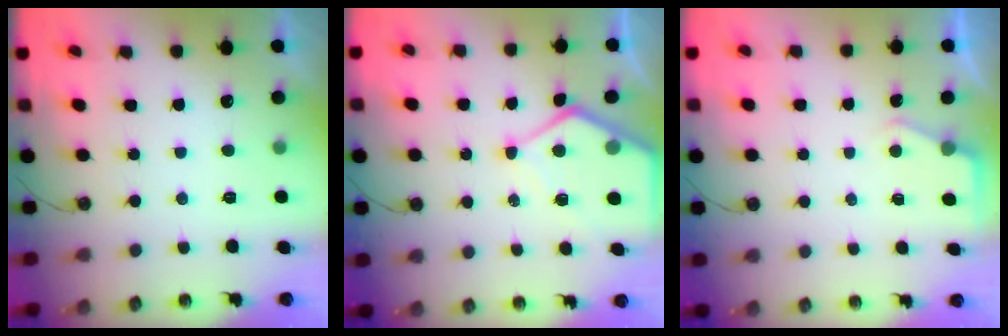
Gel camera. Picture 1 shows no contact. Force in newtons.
{"total": 9.5, "press": 9.5, "slide": 1.0}
{"total": 3.2, "press": 3.1, "slide": 0.5}